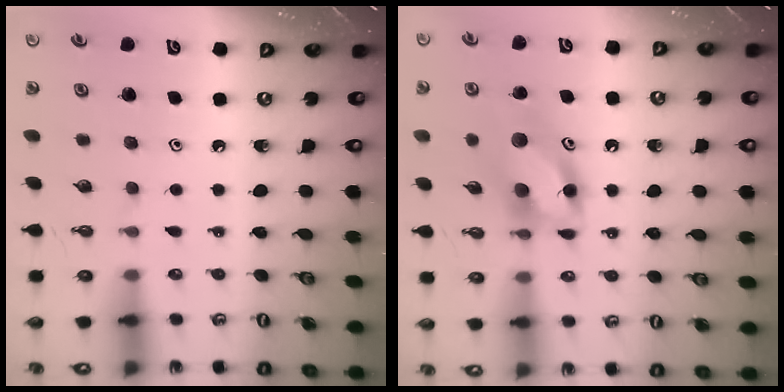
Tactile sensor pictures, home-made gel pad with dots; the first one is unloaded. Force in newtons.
{"total": 11.7, "press": 11.6, "slide": 1.3}